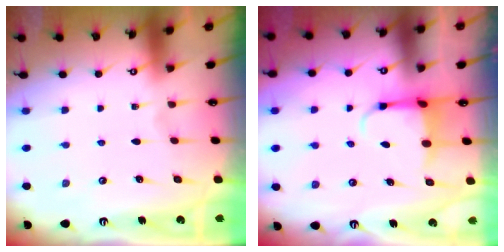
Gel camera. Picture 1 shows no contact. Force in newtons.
{"total": 3.8, "press": 3.7, "slide": 1.1}